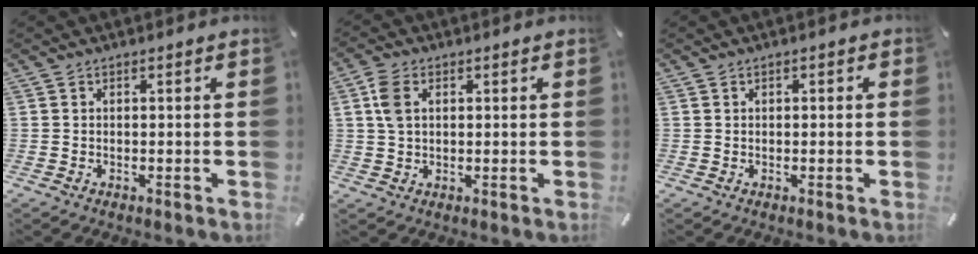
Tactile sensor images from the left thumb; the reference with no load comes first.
{"total": 5.0, "force": [1.4, 3.3, 3.5], "torque": [-0.090, 0.005, 0.022]}
{"total": 0.6, "force": [-0.1, 0.5, 0.3], "torque": [-0.005, 0.004, -0.003]}